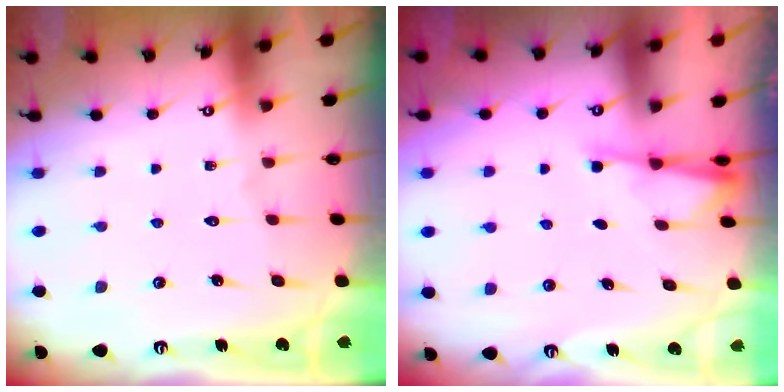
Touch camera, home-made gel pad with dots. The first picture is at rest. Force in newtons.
{"total": 1.9, "press": 1.9, "slide": 0.3}